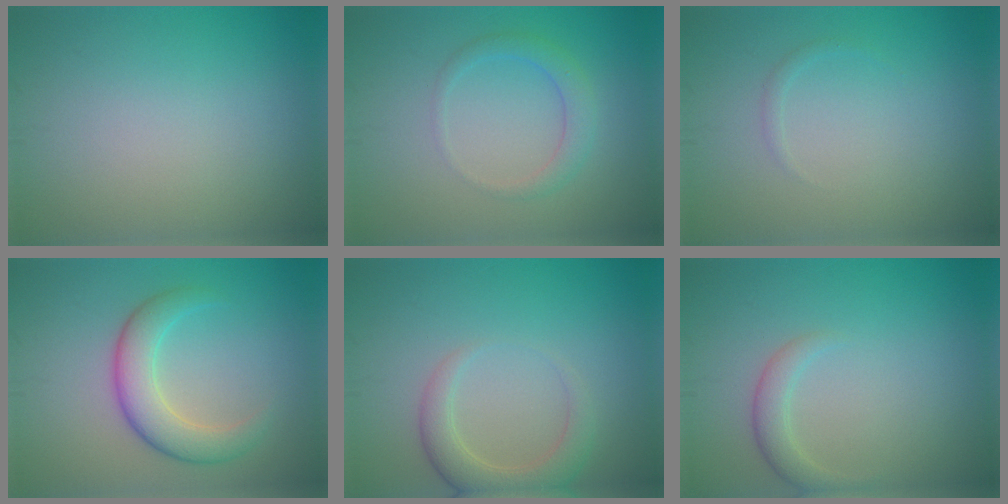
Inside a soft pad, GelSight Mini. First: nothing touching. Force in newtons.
{"total": 2.2, "press": 2.2, "slide": 0.1}
{"total": 0.6, "press": 0.6, "slide": 0.1}
{"total": 4.6, "press": 4.6, "slide": 0.1}
{"total": 3.5, "press": 3.5, "slide": 0.4}
{"total": 2.0, "press": 2.0, "slide": 0.1}